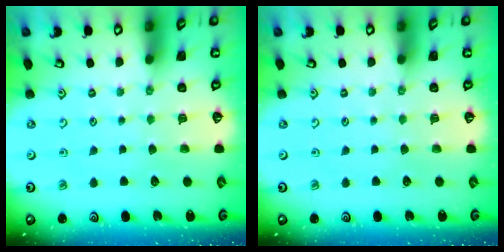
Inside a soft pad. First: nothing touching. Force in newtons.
{"total": 0.0}